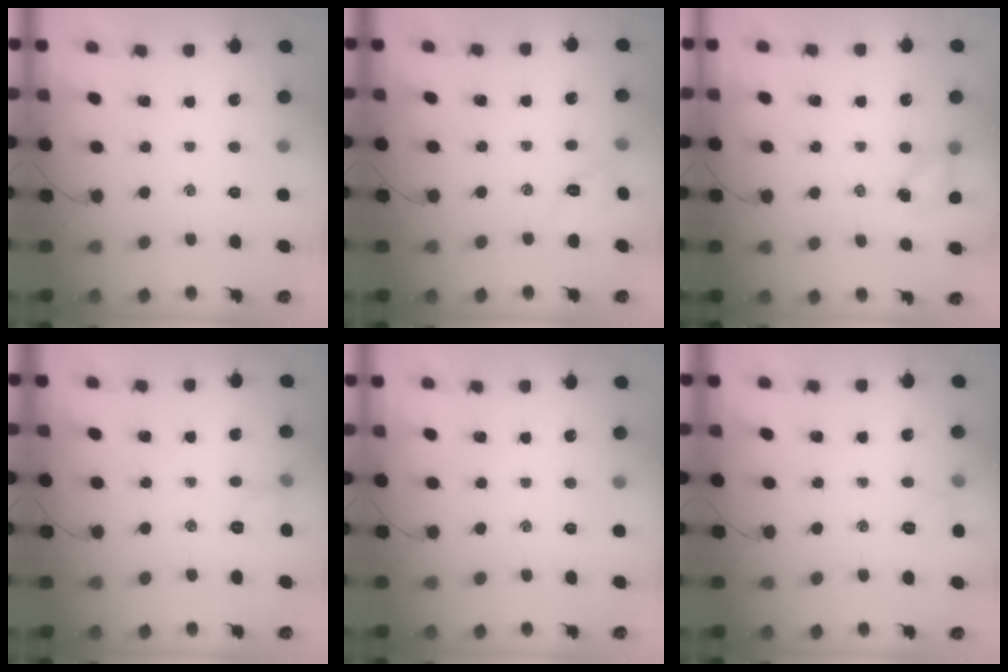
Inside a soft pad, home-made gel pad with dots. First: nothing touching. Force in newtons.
{"total": 5.0, "press": 4.8, "slide": 1.5}
{"total": 4.3, "press": 4.3, "slide": 0.3}
{"total": 5.4, "press": 5.3, "slide": 1.1}
{"total": 0.0}
{"total": 5.2, "press": 4.9, "slide": 1.6}